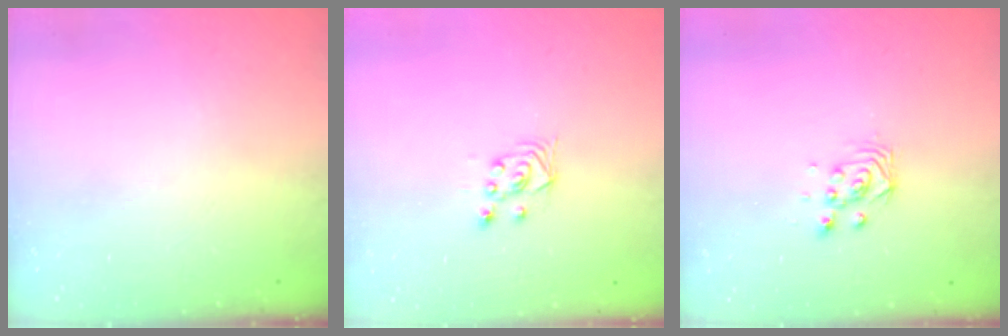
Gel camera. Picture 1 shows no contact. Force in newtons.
{"total": 2.9, "press": 2.5, "slide": 1.4}
{"total": 2.9, "press": 2.9, "slide": 0.4}